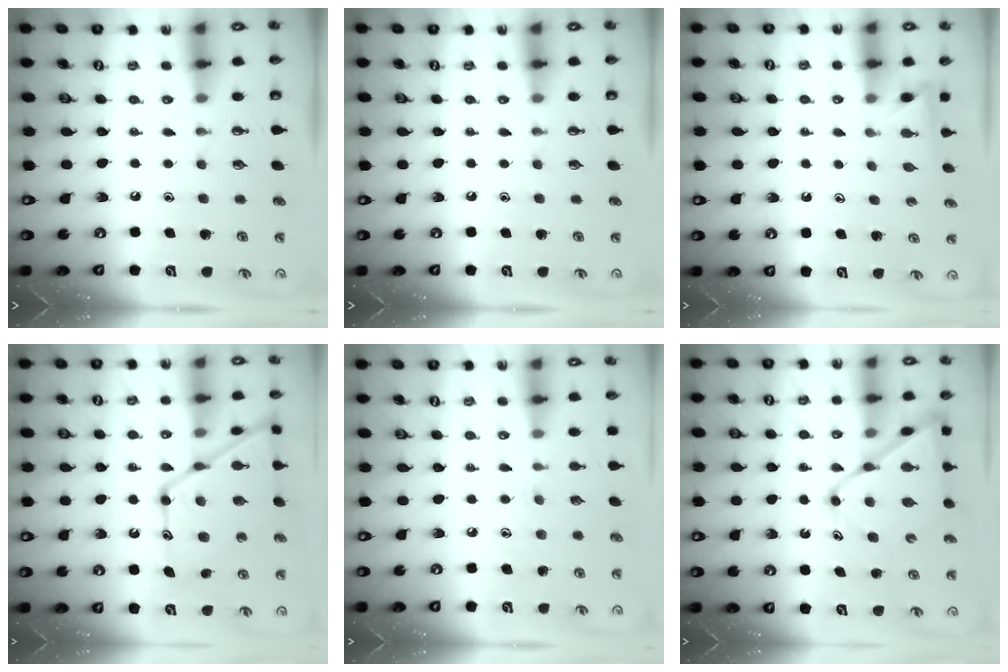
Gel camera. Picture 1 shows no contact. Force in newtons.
{"total": 0.0}
{"total": 2.3, "press": 2.3, "slide": 0.2}
{"total": 18.7, "press": 18.6, "slide": 1.6}
{"total": 6.2, "press": 6.2, "slide": 0.6}
{"total": 14.0, "press": 14.0, "slide": 1.3}